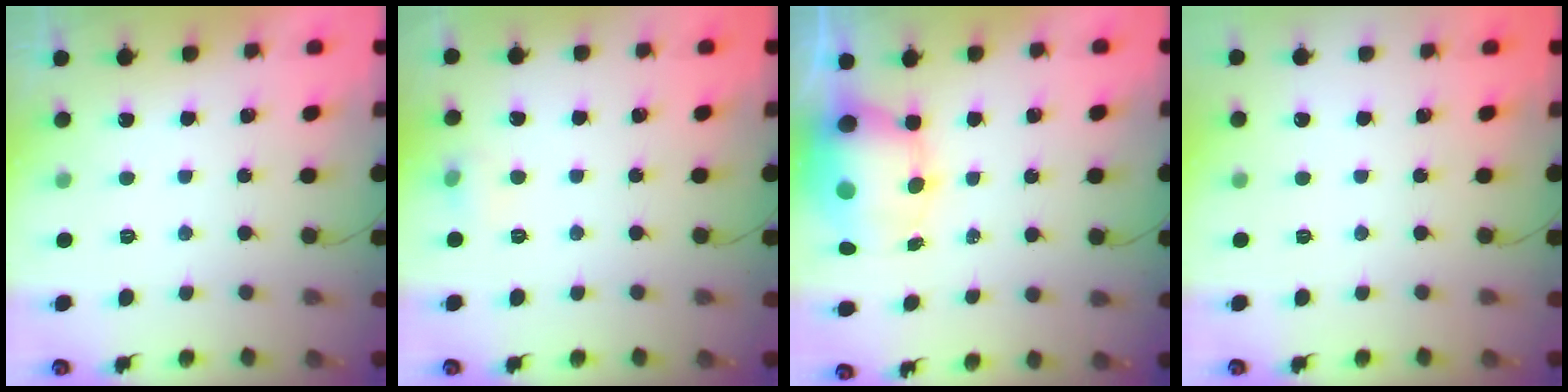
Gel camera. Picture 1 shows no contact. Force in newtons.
{"total": 4.5, "press": 4.1, "slide": 1.8}
{"total": 9.4, "press": 9.1, "slide": 2.3}
{"total": 0.0}